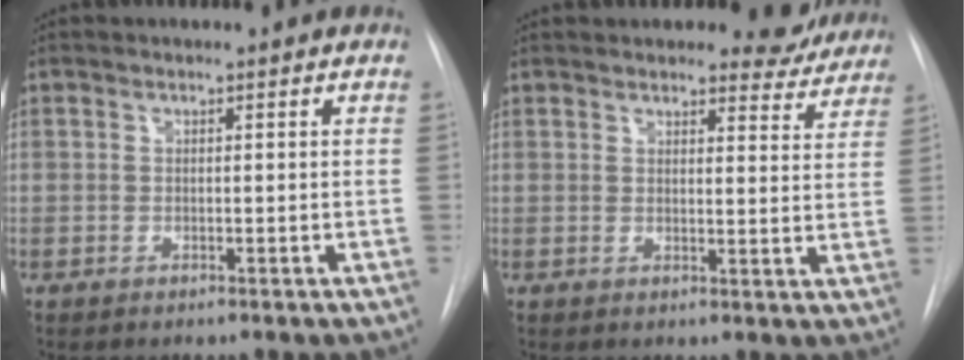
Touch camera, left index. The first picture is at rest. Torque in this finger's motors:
{"motor_torque": [0.91, -1.23, 0.56, 0.11]}